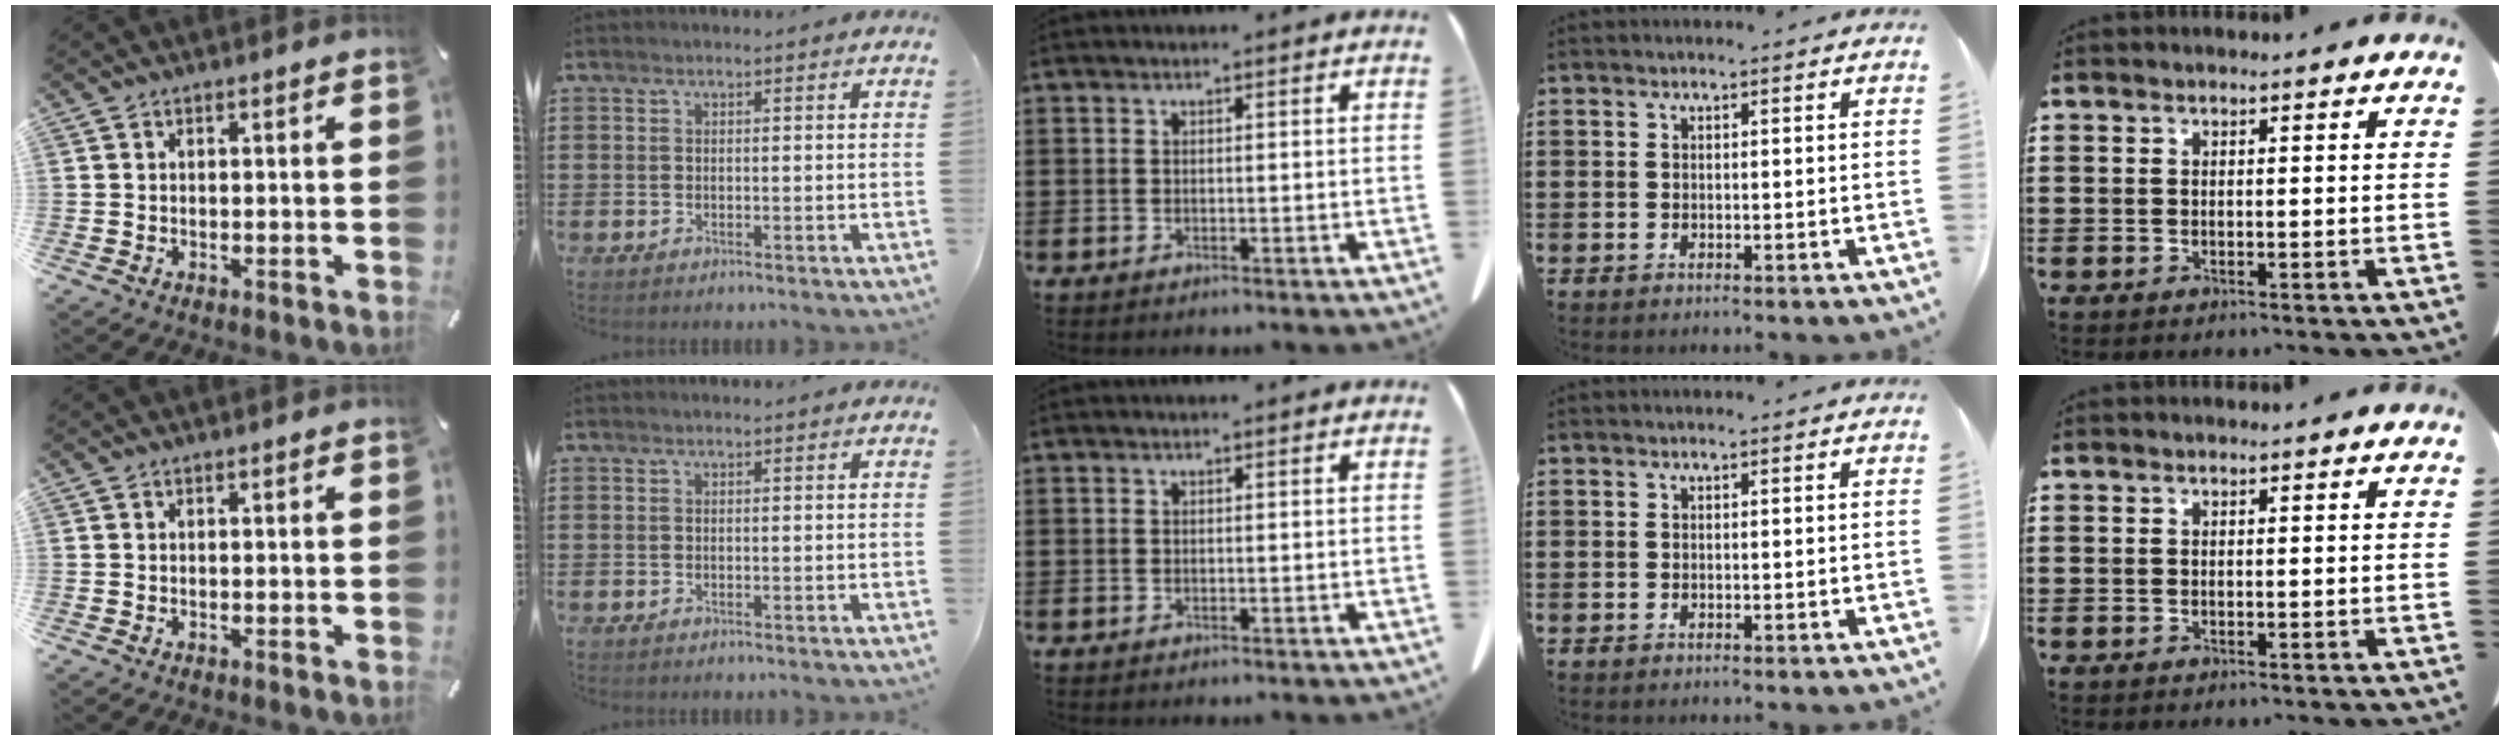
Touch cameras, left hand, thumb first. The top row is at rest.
{}